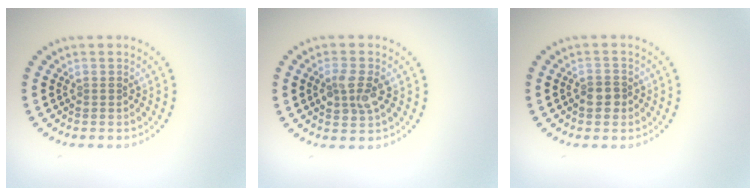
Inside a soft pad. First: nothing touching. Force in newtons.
{"total": 2.6, "press": 2.6, "slide": 0.3}
{"total": 1.8, "press": 1.7, "slide": 0.7}